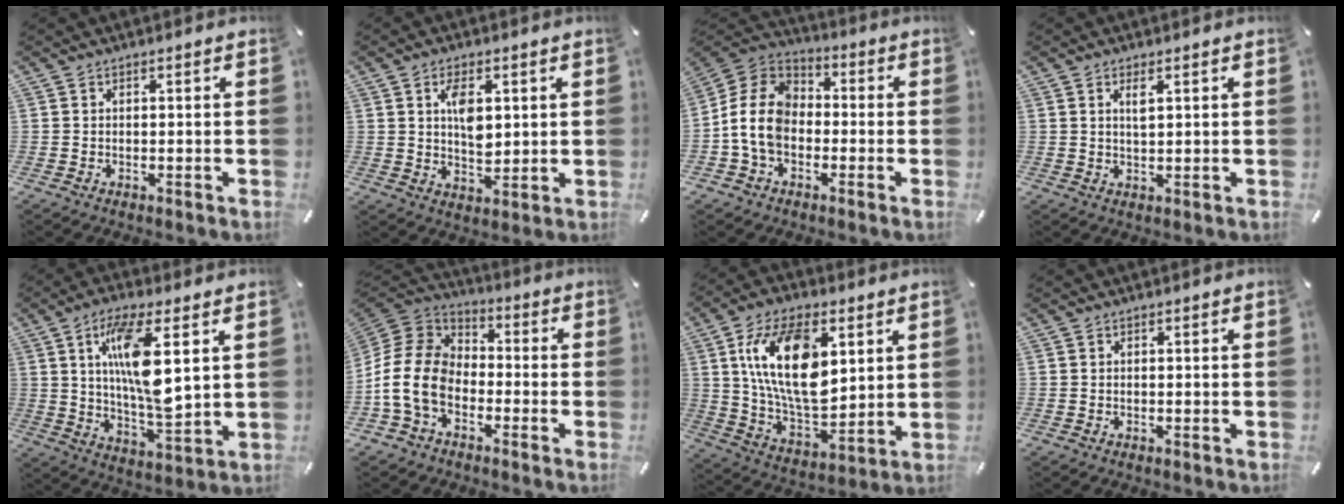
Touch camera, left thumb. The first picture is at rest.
{"total": 6.5, "force": [2.0, 3.6, 5.0], "torque": [-0.091, -0.006, 0.028]}
{"total": 11.1, "force": [-2.7, 8.7, 6.4], "torque": [-0.161, 0.020, -0.054]}
{"total": 2.5, "force": [1.1, 0.7, 2.2], "torque": [-0.046, 0.003, 0.018]}
{"total": 14.7, "force": [4.7, 4.6, 13.2], "torque": [-0.256, -0.019, 0.072]}
{"total": 13.0, "force": [-5.5, 9.2, 7.4], "torque": [-0.174, 0.029, -0.108]}
{"total": 20.3, "force": [6.3, 11.5, 15.5], "torque": [-0.312, -0.011, 0.107]}
{"total": 0.0}